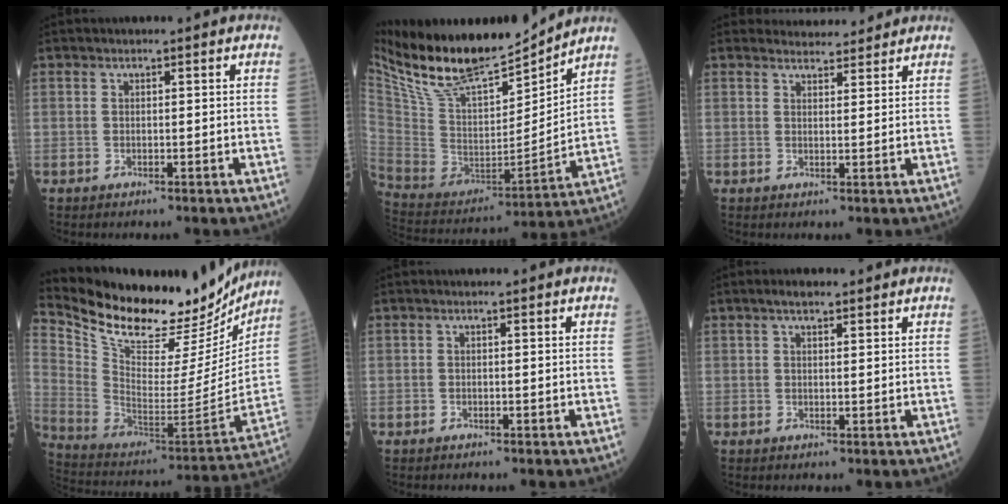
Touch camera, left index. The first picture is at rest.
{"total": 18.7, "force": [16.1, 3.9, 8.5], "torque": [-0.166, -0.015, 0.300]}
{"total": 4.4, "force": [4.2, 1.2, 0.0], "torque": [0.004, 0.008, 0.054]}
{"total": 27.7, "force": [24.3, 7.1, 11.2], "torque": [-0.200, -0.049, 0.362]}
{"total": 0.0}
{"total": 2.3, "force": [1.7, 0.8, 1.4], "torque": [-0.025, 0.008, 0.025]}